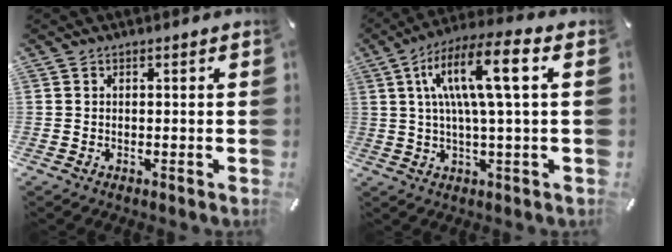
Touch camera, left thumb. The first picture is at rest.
{"total": 12.9, "force": [3.3, 2.4, 12.3], "torque": [-0.236, 0.007, 0.054]}